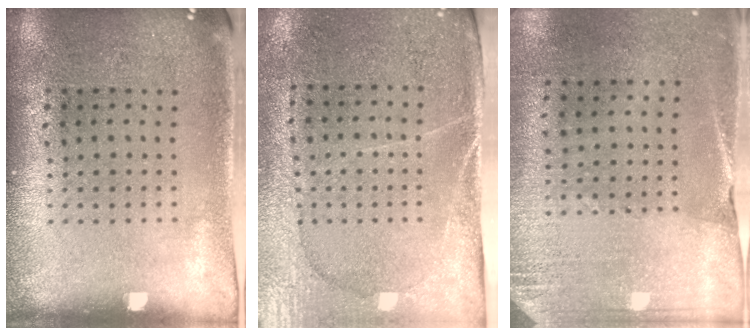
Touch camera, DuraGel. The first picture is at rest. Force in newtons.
{"total": 2.9, "press": 2.6, "slide": 1.3}
{"total": 2.6, "press": 2.4, "slide": 1.0}